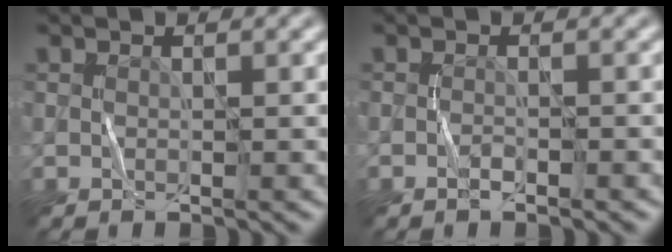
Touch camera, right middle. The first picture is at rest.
{"total": 0.8, "force": [-0.7, 0.1, 0.4], "torque": [-0.009, 0.004, -0.011]}